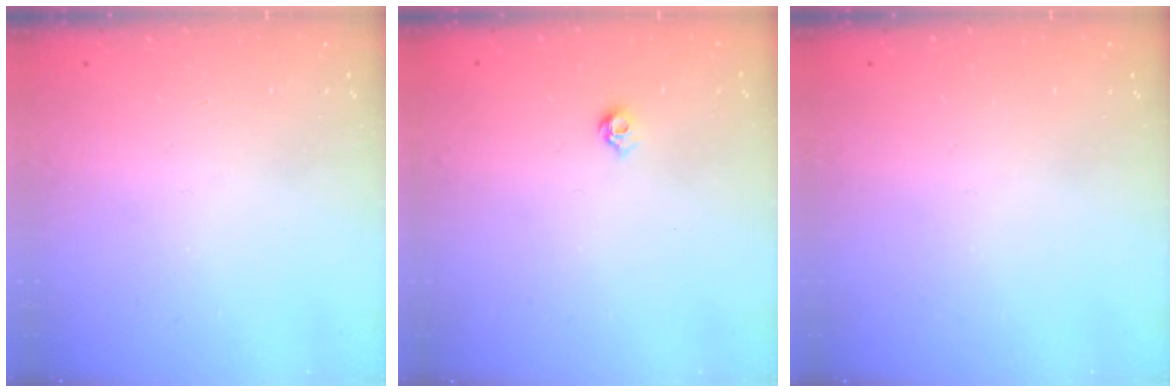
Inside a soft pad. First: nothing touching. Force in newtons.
{"total": 4.4, "press": 4.3, "slide": 0.9}
{"total": 0.0}